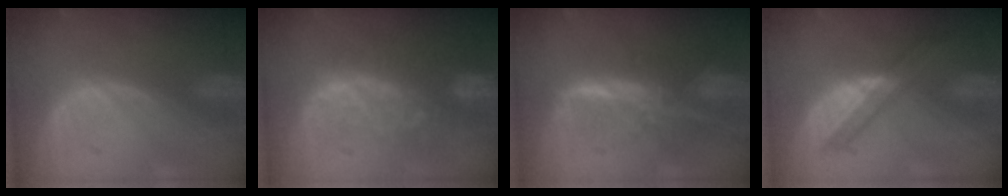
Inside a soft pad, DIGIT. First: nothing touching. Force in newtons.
{"total": 10.1, "press": 8.6, "slide": 5.3}
{"total": 8.2, "press": 6.9, "slide": 4.4}
{"total": 5.9, "press": 5.4, "slide": 2.4}